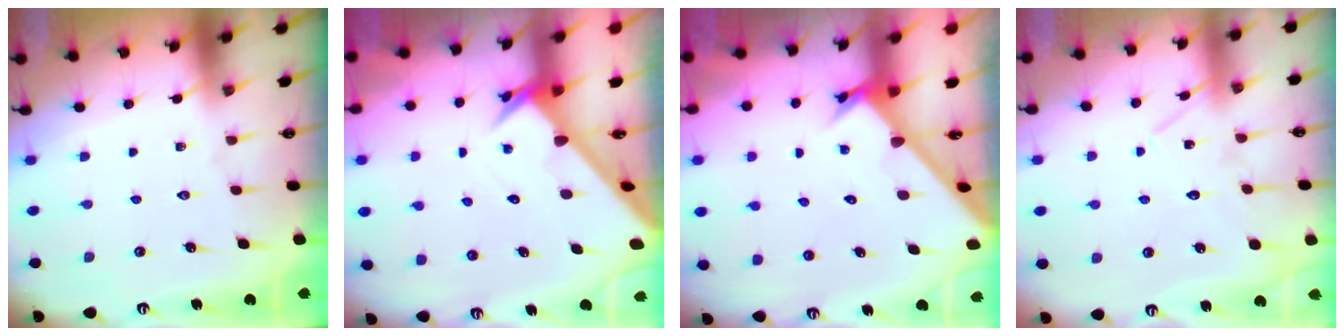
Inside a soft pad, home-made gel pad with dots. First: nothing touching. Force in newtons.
{"total": 2.7, "press": 2.7, "slide": 0.2}
{"total": 2.4, "press": 2.4, "slide": 0.2}
{"total": 10.6, "press": 10.6, "slide": 0.3}